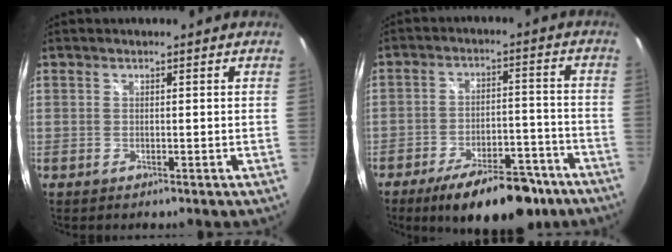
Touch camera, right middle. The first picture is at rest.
{"total": 16.6, "force": [-12.2, 6.2, 9.4], "torque": [-0.153, -0.005, -0.169]}